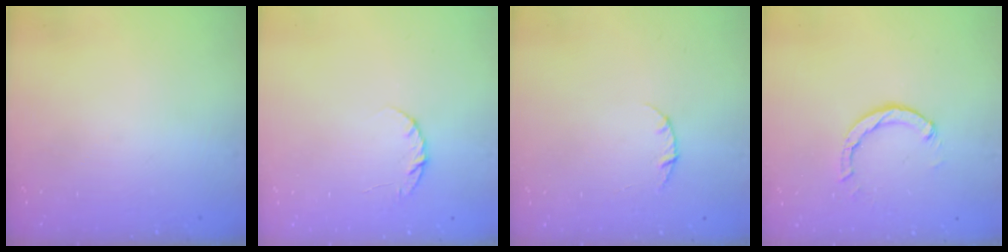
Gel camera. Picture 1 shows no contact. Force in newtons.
{"total": 4.8, "press": 4.7, "slide": 0.6}
{"total": 2.8, "press": 2.8, "slide": 0.4}
{"total": 3.4, "press": 3.4, "slide": 0.4}